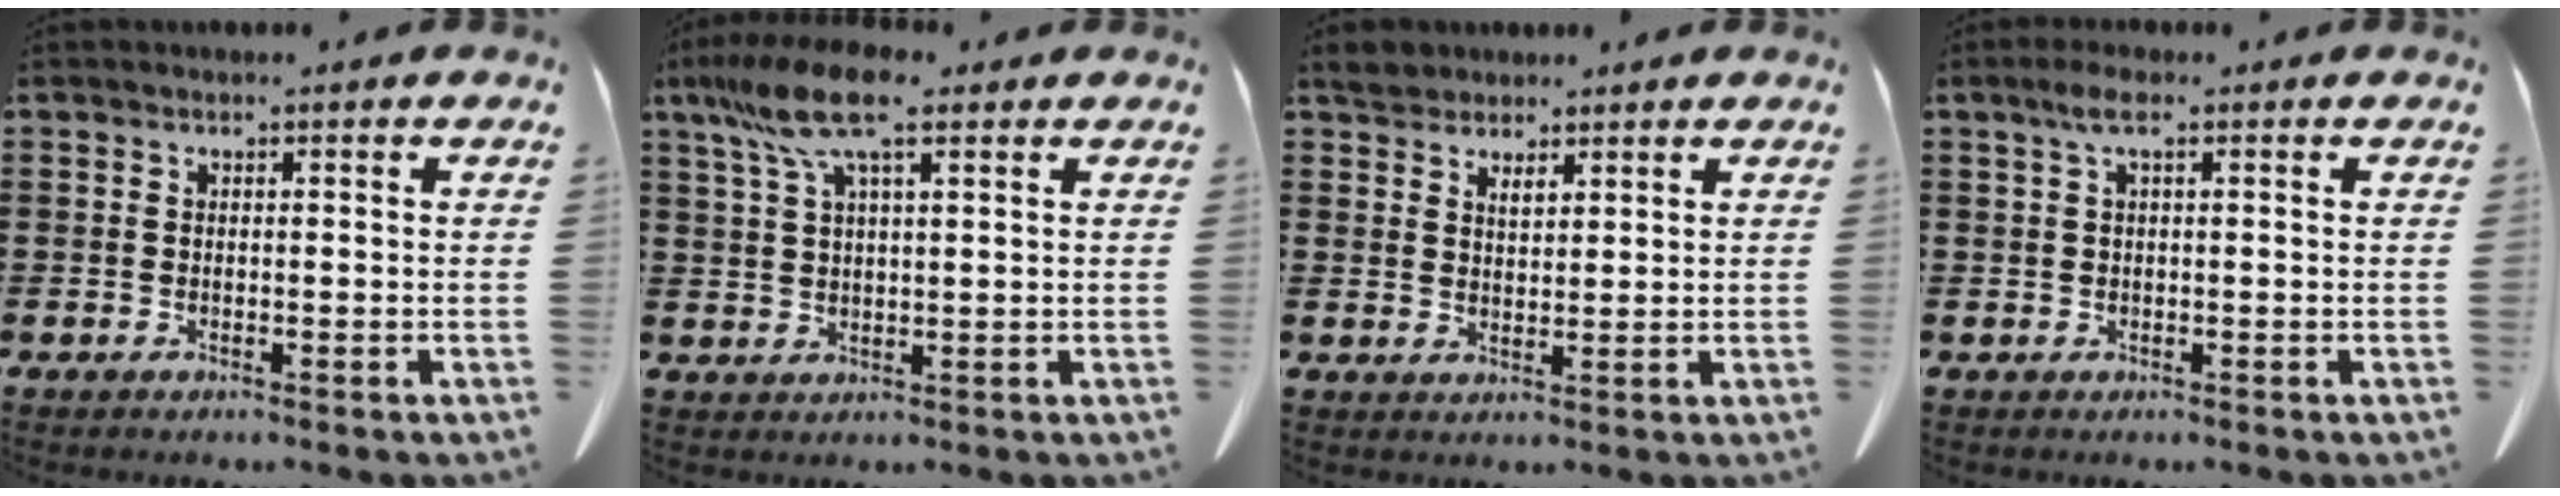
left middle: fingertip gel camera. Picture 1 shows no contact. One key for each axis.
{"total": 9.8, "fx": 5.9, "fy": 2.5, "fz": 7.4, "tx": -0.161, "ty": -0.006, "tz": 0.104}
{"total": 3.1, "fx": 2.6, "fy": 1.4, "fz": 0.7, "tx": -0.022, "ty": 0.007, "tz": 0.050}
{"total": 2.4, "fx": 0.7, "fy": 0.5, "fz": 2.3, "tx": -0.045, "ty": 0.005, "tz": 0.011}